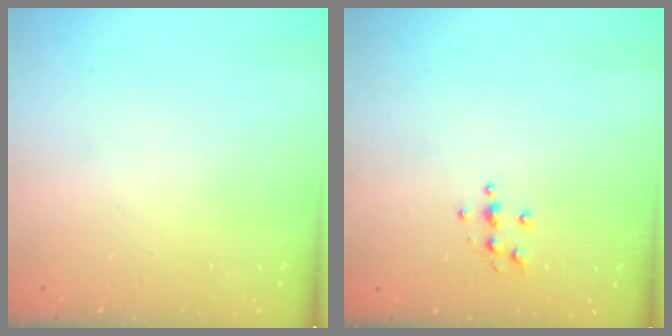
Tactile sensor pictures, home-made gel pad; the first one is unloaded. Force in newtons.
{"total": 3.9, "press": 3.8, "slide": 0.5}